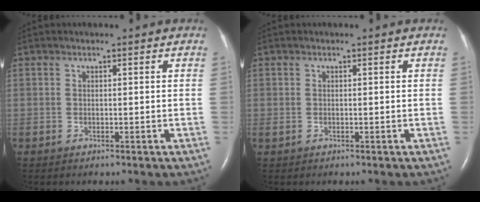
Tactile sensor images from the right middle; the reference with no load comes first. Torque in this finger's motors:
{"motor_torque": [0.32, -0.09, 0.17, 0.03]}